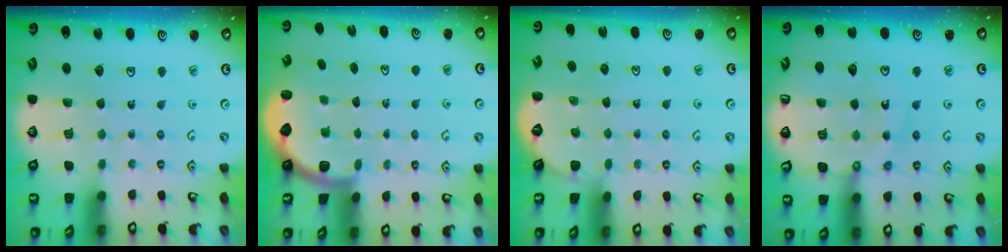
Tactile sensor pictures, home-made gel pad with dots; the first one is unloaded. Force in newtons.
{"total": 2.1, "press": 2.0, "slide": 0.5}
{"total": 0.0}
{"total": 12.9, "press": 12.8, "slide": 1.6}